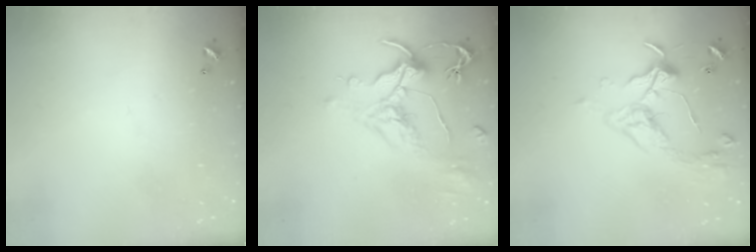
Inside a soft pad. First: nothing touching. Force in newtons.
{"total": 1.6, "press": 0.7, "slide": 1.5}
{"total": 3.2, "press": 3.2, "slide": 0.6}